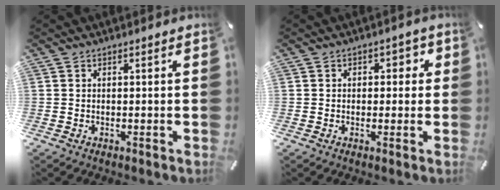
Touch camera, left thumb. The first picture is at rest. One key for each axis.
{"total": 2.6, "fx": -0.4, "fy": 2.1, "fz": 1.4, "tx": -0.013, "ty": 0.006, "tz": -0.018}